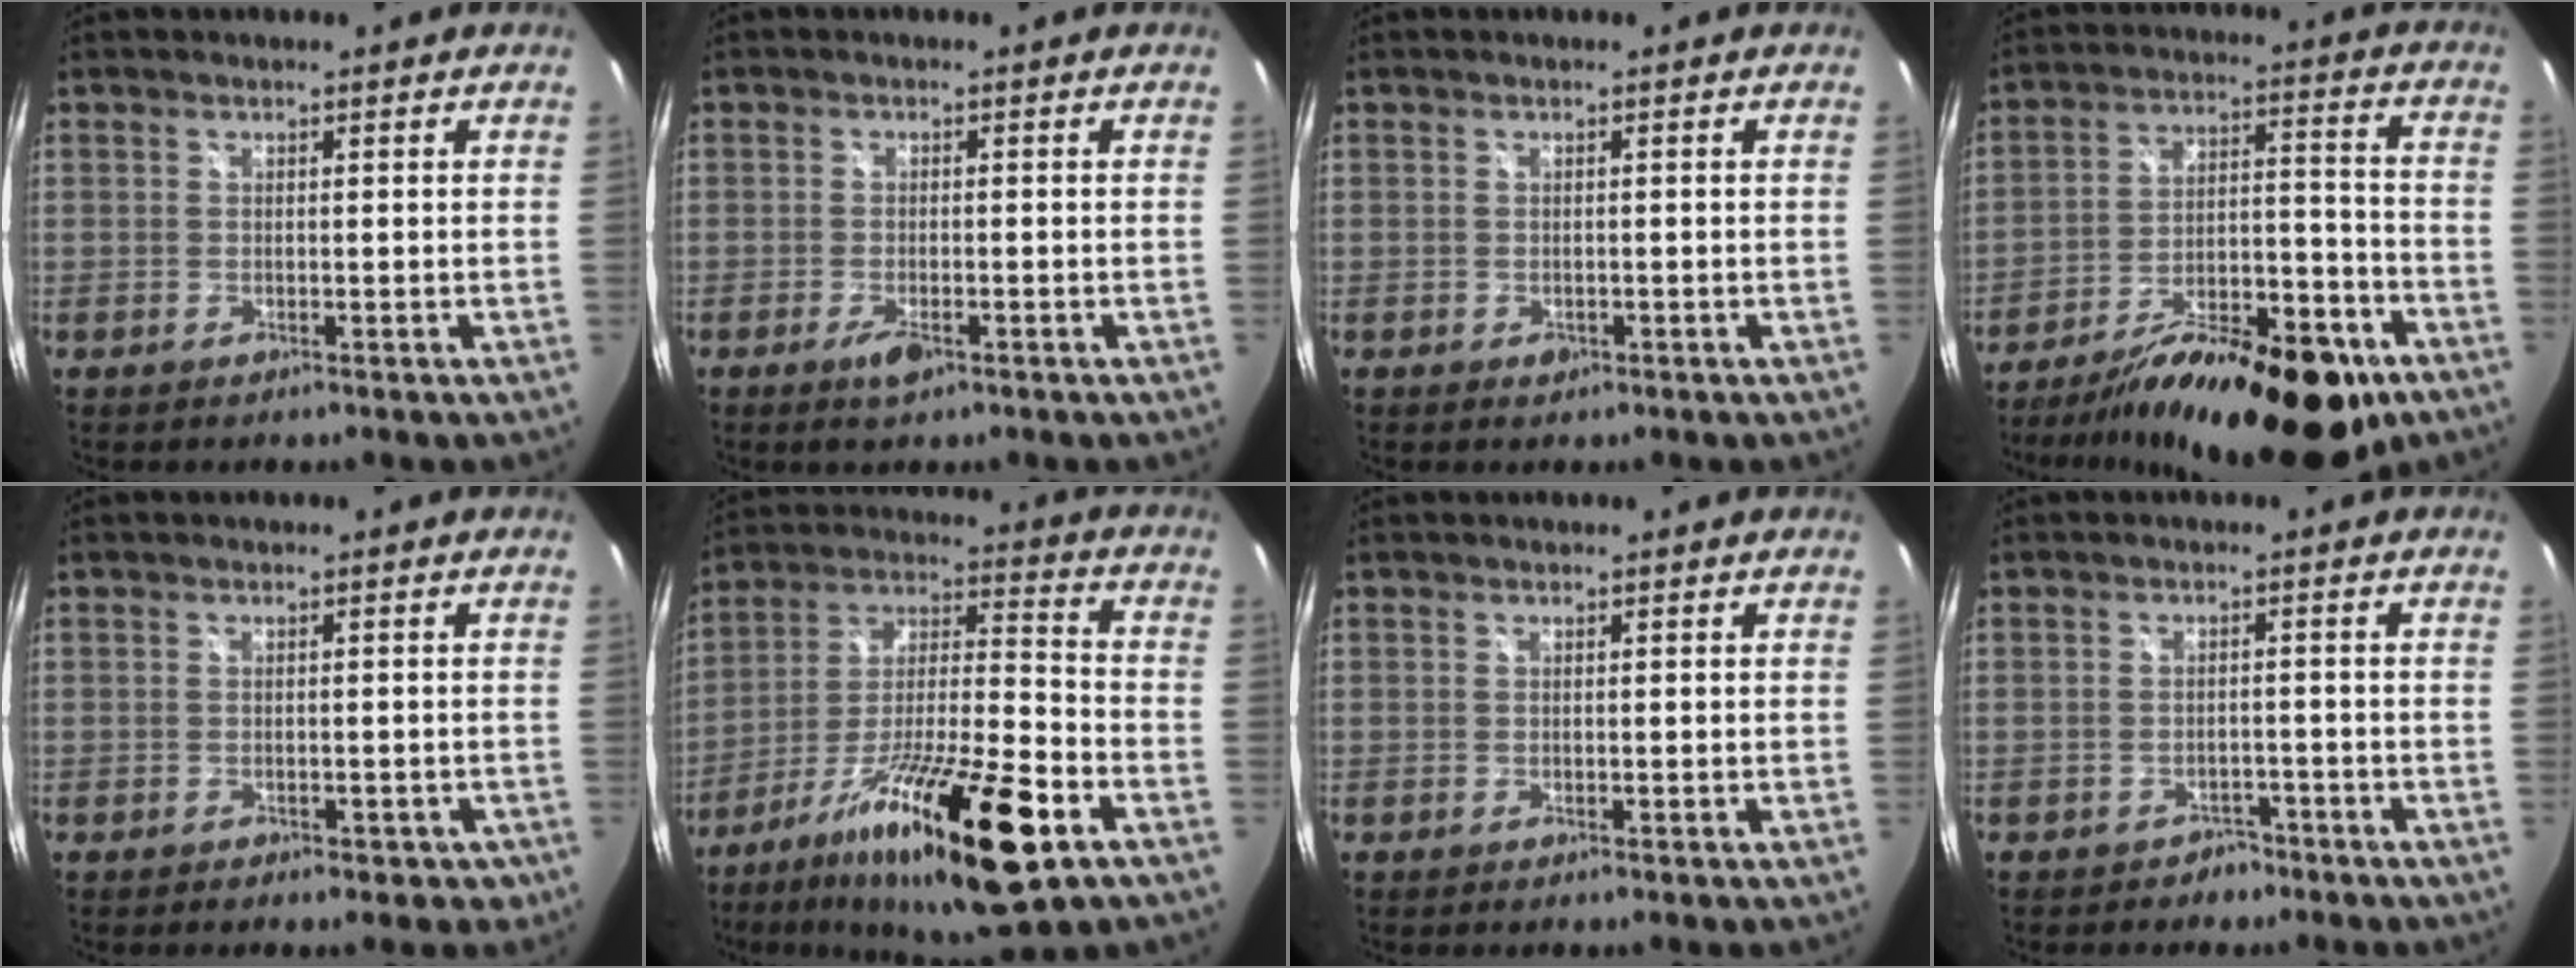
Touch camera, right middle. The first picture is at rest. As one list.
[{"total": 2.9, "force": [-1.7, 1.0, 2.1], "torque": [-0.045, -0.007, -0.031]}, {"total": 1.0, "force": [-0.4, 0.8, 0.4], "torque": [-0.005, -0.004, -0.006]}, {"total": 23.1, "force": [-15.3, 8.0, 15.4], "torque": [-0.242, -0.015, -0.224]}, {"total": 4.5, "force": [-2.8, 2.6, 2.4], "torque": [-0.045, -0.009, -0.025]}, {"total": 23.8, "force": [-12.5, 5.0, 19.5], "torque": [-0.340, -0.023, -0.213]}, {"total": 0.0}, {"total": 3.1, "force": [-2.4, 2.0, 0.3], "torque": [-0.009, 0.004, -0.033]}]